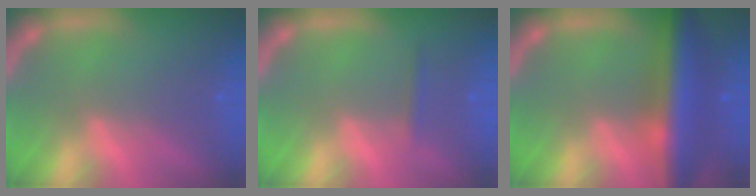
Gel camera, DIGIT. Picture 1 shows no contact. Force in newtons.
{"total": 0.9}
{"total": 8.5}